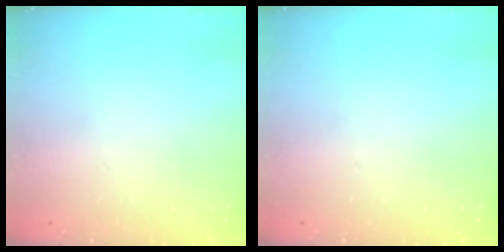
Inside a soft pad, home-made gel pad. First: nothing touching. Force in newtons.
{"total": 0.0}